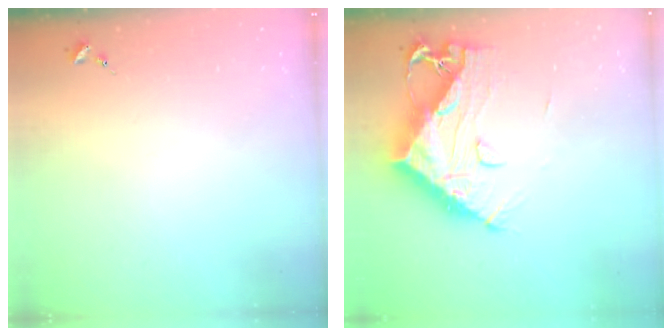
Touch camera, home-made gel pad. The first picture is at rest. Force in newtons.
{"total": 15.8, "press": 15.7, "slide": 1.7}